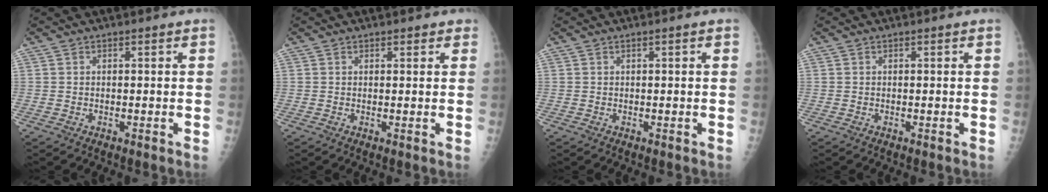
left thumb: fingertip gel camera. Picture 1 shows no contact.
{"total": 1.1, "force": [0.9, 0.7, 0.2], "torque": [0.011, -0.004, 0.005]}
{"total": 0.8, "force": [0.3, 0.0, 0.8], "torque": [-0.016, 0.002, 0.003]}
{"total": 0.0}